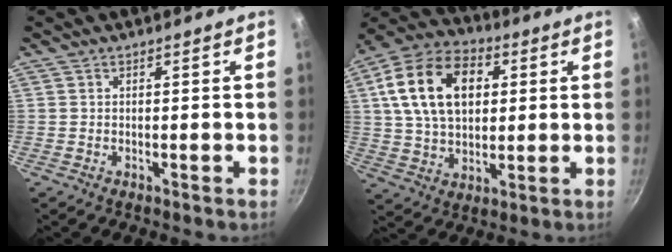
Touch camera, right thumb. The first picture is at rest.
{"total": 18.8, "force": [4.4, 12.6, 13.3], "torque": [-0.215, 0.011, 0.067]}